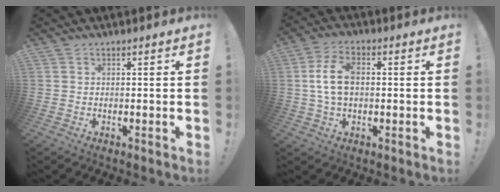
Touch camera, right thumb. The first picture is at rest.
{"total": 9.3, "force": [0.8, 5.6, 7.4], "torque": [-0.135, 0.001, 0.016]}